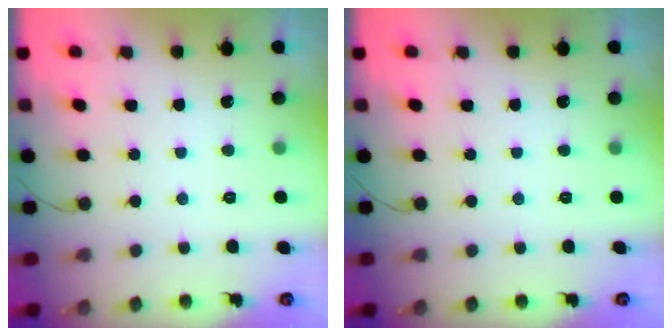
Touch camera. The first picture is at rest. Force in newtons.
{"total": 0.0}